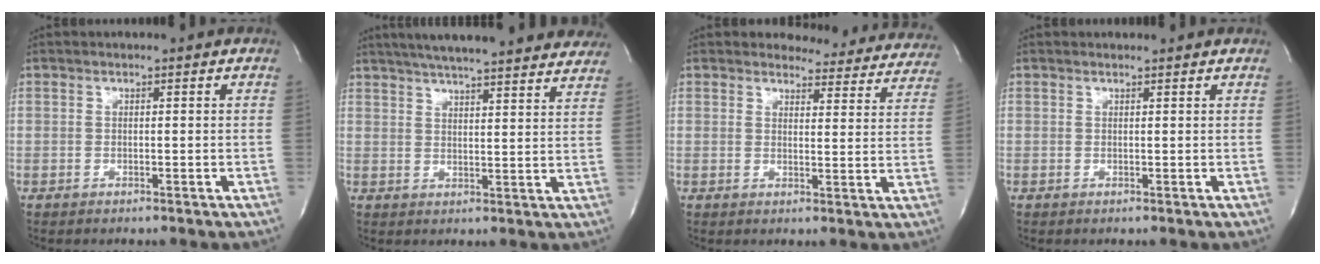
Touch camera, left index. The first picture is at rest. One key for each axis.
{"total": 25.7, "fx": 22.7, "fy": 3.3, "fz": 11.6, "tx": -0.186, "ty": -0.004, "tz": 0.283}
{"total": 13.8, "fx": 13.1, "fy": 4.0, "fz": 1.6, "tx": 0.016, "ty": -0.053, "tz": 0.121}
{"total": 1.1, "fx": 1.1, "fy": 0.1, "fz": 0.0, "tx": -0.011, "ty": 0.002, "tz": 0.014}